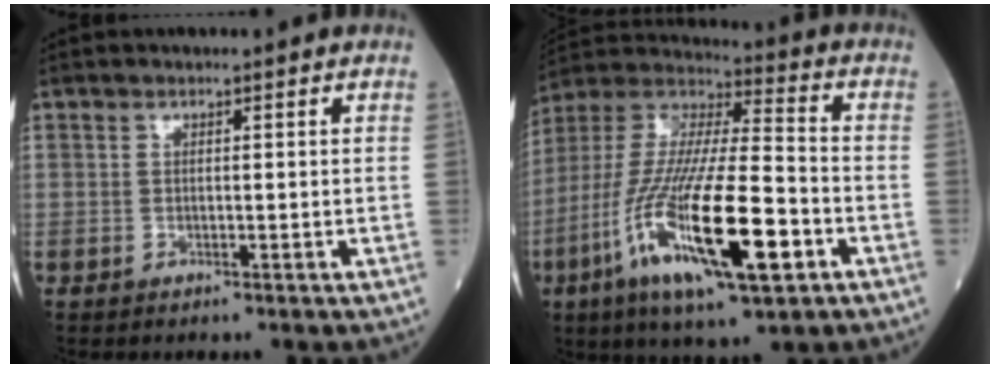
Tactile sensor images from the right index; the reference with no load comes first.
{"total": 22.7, "force": [-8.3, 4.2, 20.7], "torque": [-0.428, -0.038, -0.149]}